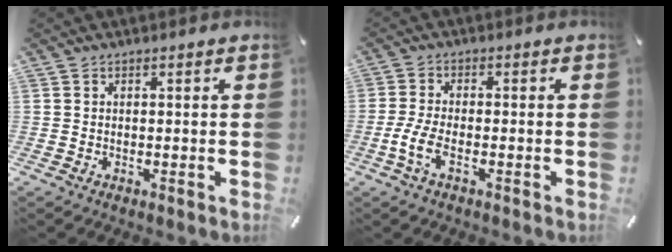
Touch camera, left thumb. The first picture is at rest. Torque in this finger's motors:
{"motor_torque": [-0.01, 0.10, 0.10, 0.04, 0.14]}